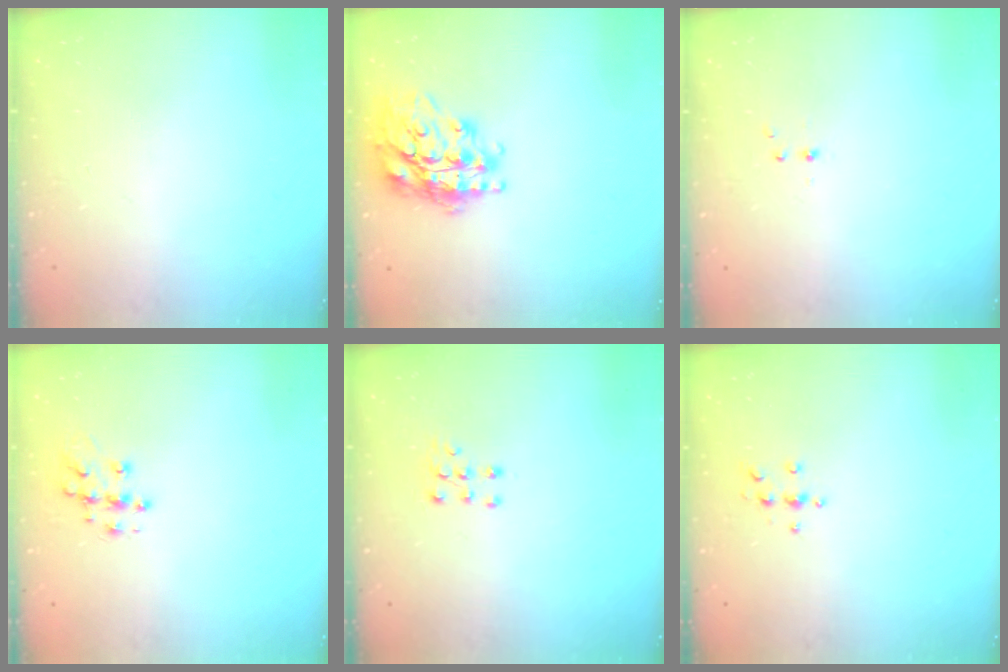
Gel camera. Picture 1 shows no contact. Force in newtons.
{"total": 20.3, "press": 20.3, "slide": 1.6}
{"total": 2.2, "press": 1.9, "slide": 1.0}
{"total": 10.2, "press": 10.2, "slide": 0.7}
{"total": 6.6, "press": 6.6, "slide": 0.8}
{"total": 4.0, "press": 3.9, "slide": 0.6}